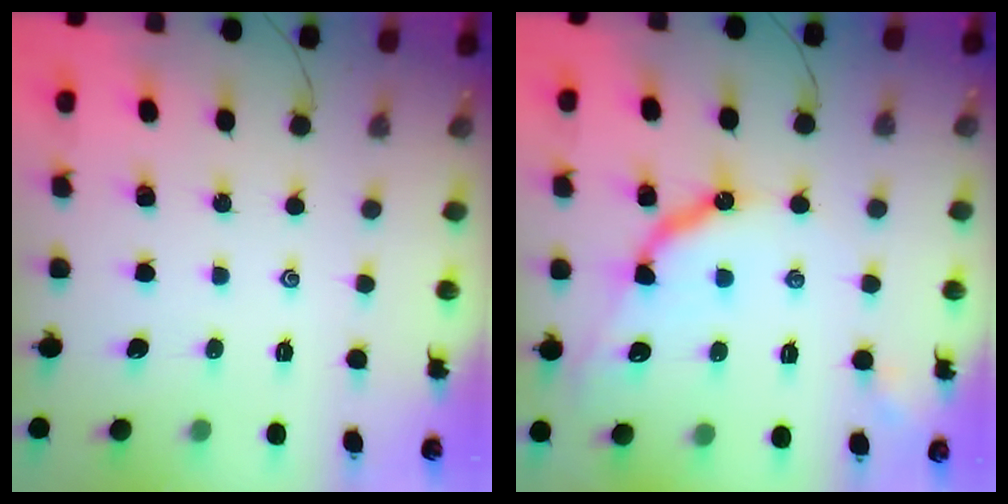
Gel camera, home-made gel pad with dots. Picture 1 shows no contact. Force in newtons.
{"total": 11.1, "press": 11.1, "slide": 0.9}